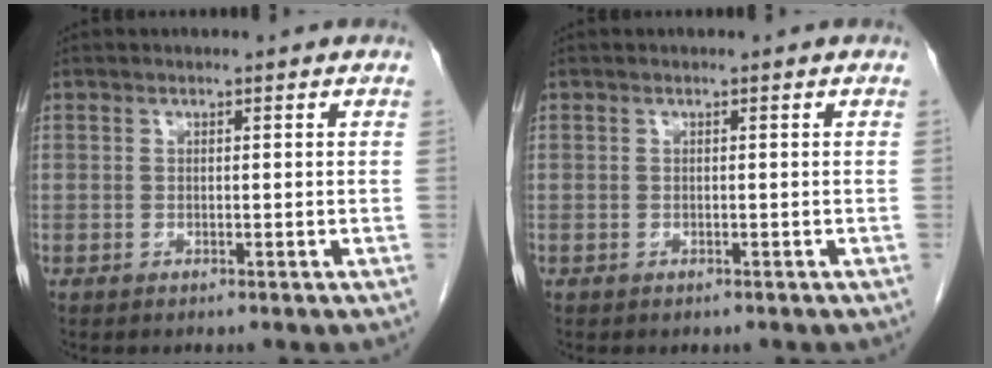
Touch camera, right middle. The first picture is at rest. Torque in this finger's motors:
{"motor_torque": [0.41, -0.11, -0.02, 0.02]}